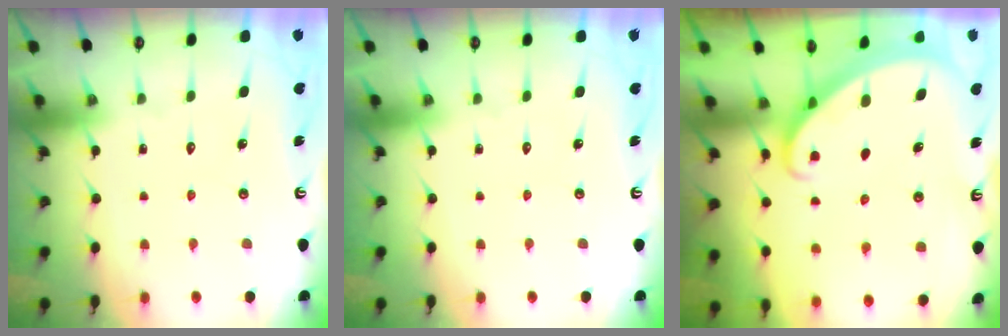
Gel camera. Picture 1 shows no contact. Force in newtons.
{"total": 0.0}
{"total": 1.8, "press": 1.8, "slide": 0.1}